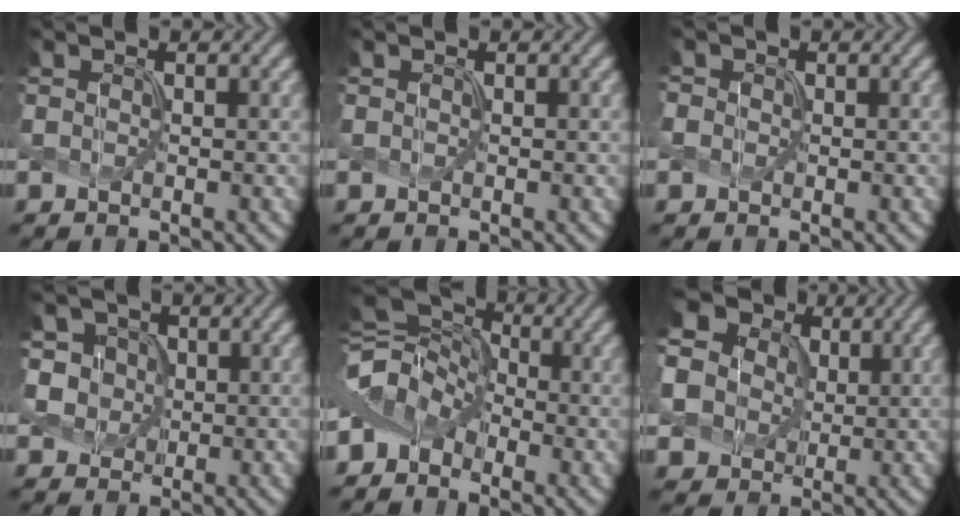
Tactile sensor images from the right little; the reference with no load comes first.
{"total": 0.0}
{"total": 1.2, "force": [0.0, 1.2, 0.2], "torque": [-0.009, 0.003, -0.004]}
{"total": 4.9, "force": [1.8, 4.2, 1.9], "torque": [-0.034, 0.017, 0.020]}
{"total": 7.8, "force": [-1.2, 5.9, 4.9], "torque": [-0.089, 0.028, -0.046]}
{"total": 11.6, "force": [3.3, 10.1, 4.6], "torque": [-0.139, 0.018, 0.067]}